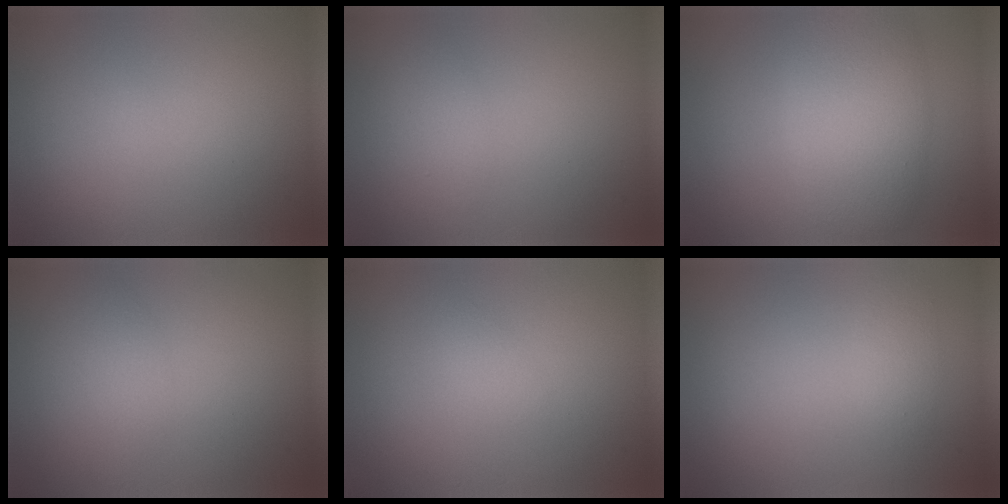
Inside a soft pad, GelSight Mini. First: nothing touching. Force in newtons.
{"total": 1.2, "press": 1.2, "slide": 0.1}
{"total": 6.8, "press": 6.8, "slide": 0.5}
{"total": 1.2, "press": 1.2, "slide": 0.1}
{"total": 0.7, "press": 0.7, "slide": 0.1}
{"total": 1.2, "press": 1.2, "slide": 0.1}